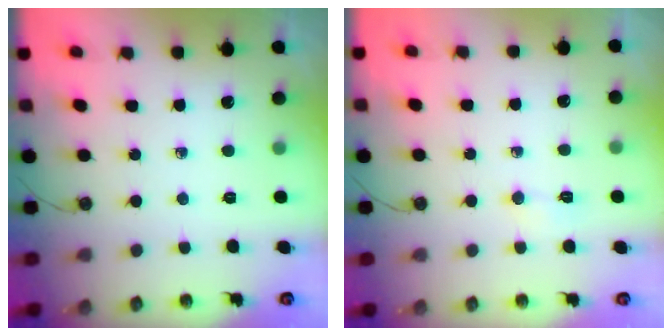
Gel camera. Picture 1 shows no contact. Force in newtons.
{"total": 2.9, "press": 2.9, "slide": 0.5}